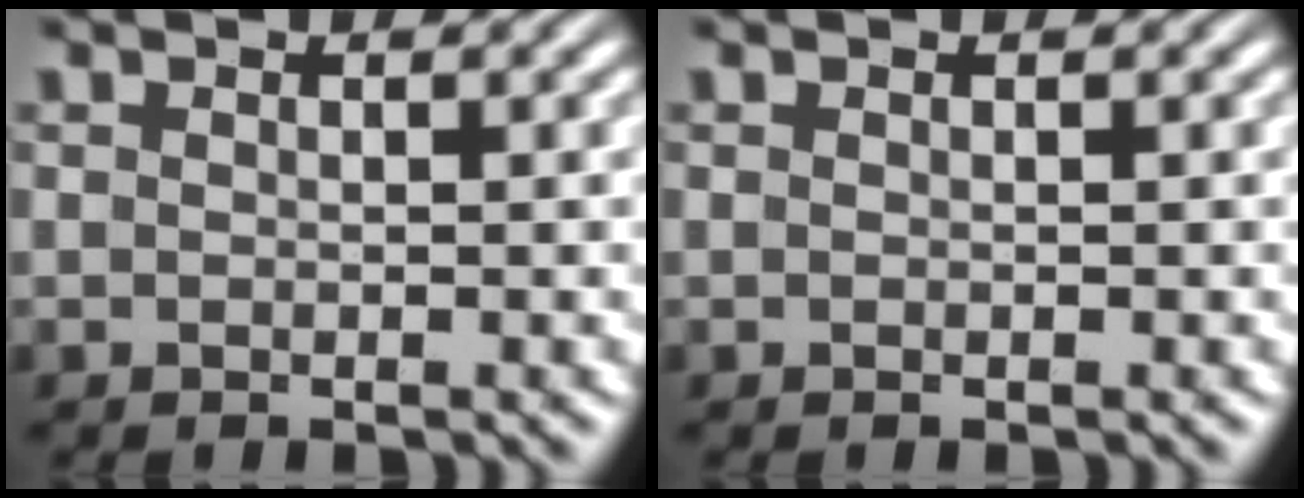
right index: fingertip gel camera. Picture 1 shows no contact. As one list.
[{"total": 0.0}]